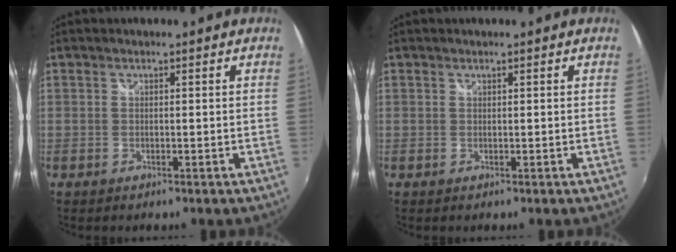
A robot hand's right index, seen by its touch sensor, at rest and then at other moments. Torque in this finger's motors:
{"motor_torque": [-0.05, -0.14, 0.04, 0.01]}